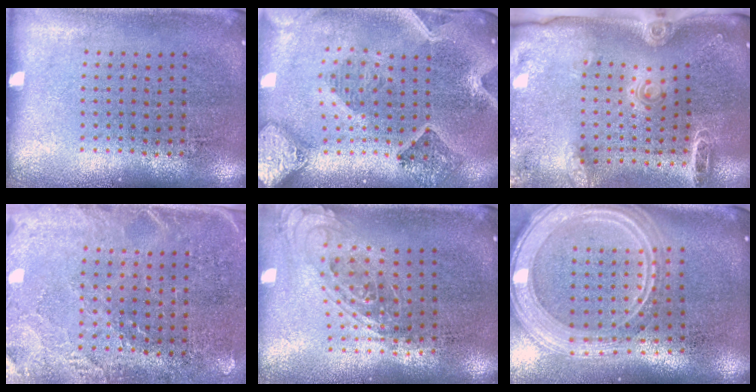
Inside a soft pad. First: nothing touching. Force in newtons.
{"total": 2.2, "press": 2.0, "slide": 0.9}
{"total": 2.2, "press": 1.8, "slide": 1.2}
{"total": 3.1, "press": 2.7, "slide": 1.5}
{"total": 0.8, "press": 0.8, "slide": 0.2}
{"total": 3.2, "press": 2.6, "slide": 1.9}